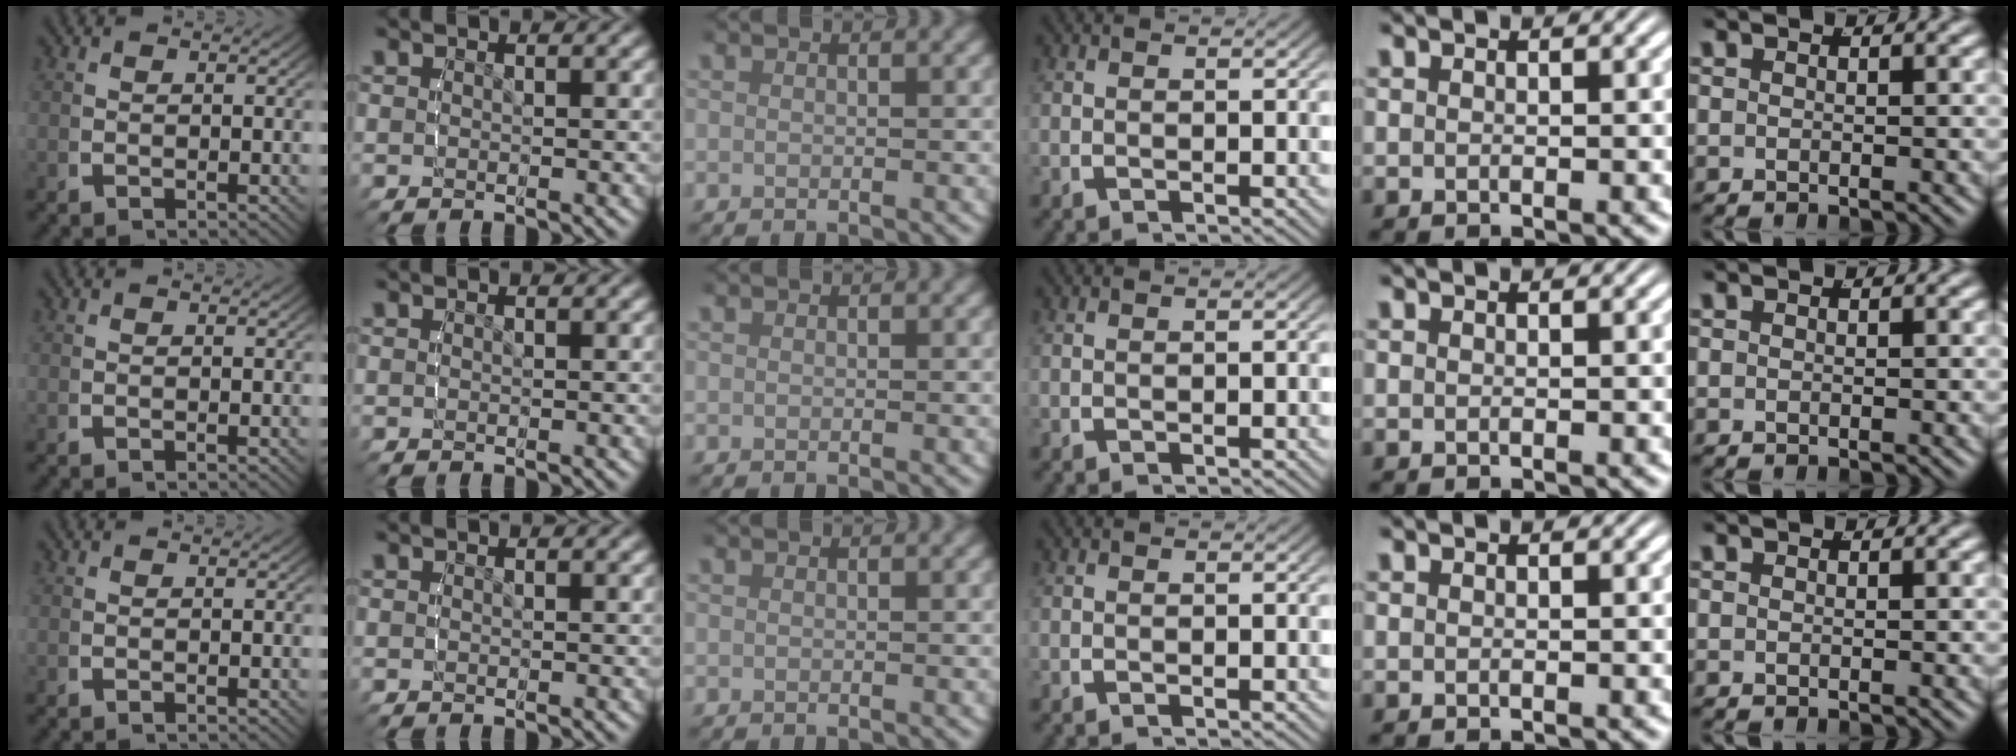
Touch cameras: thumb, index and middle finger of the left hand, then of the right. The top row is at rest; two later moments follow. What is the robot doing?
{"motion": "lift_and_place", "object": "cubes"}